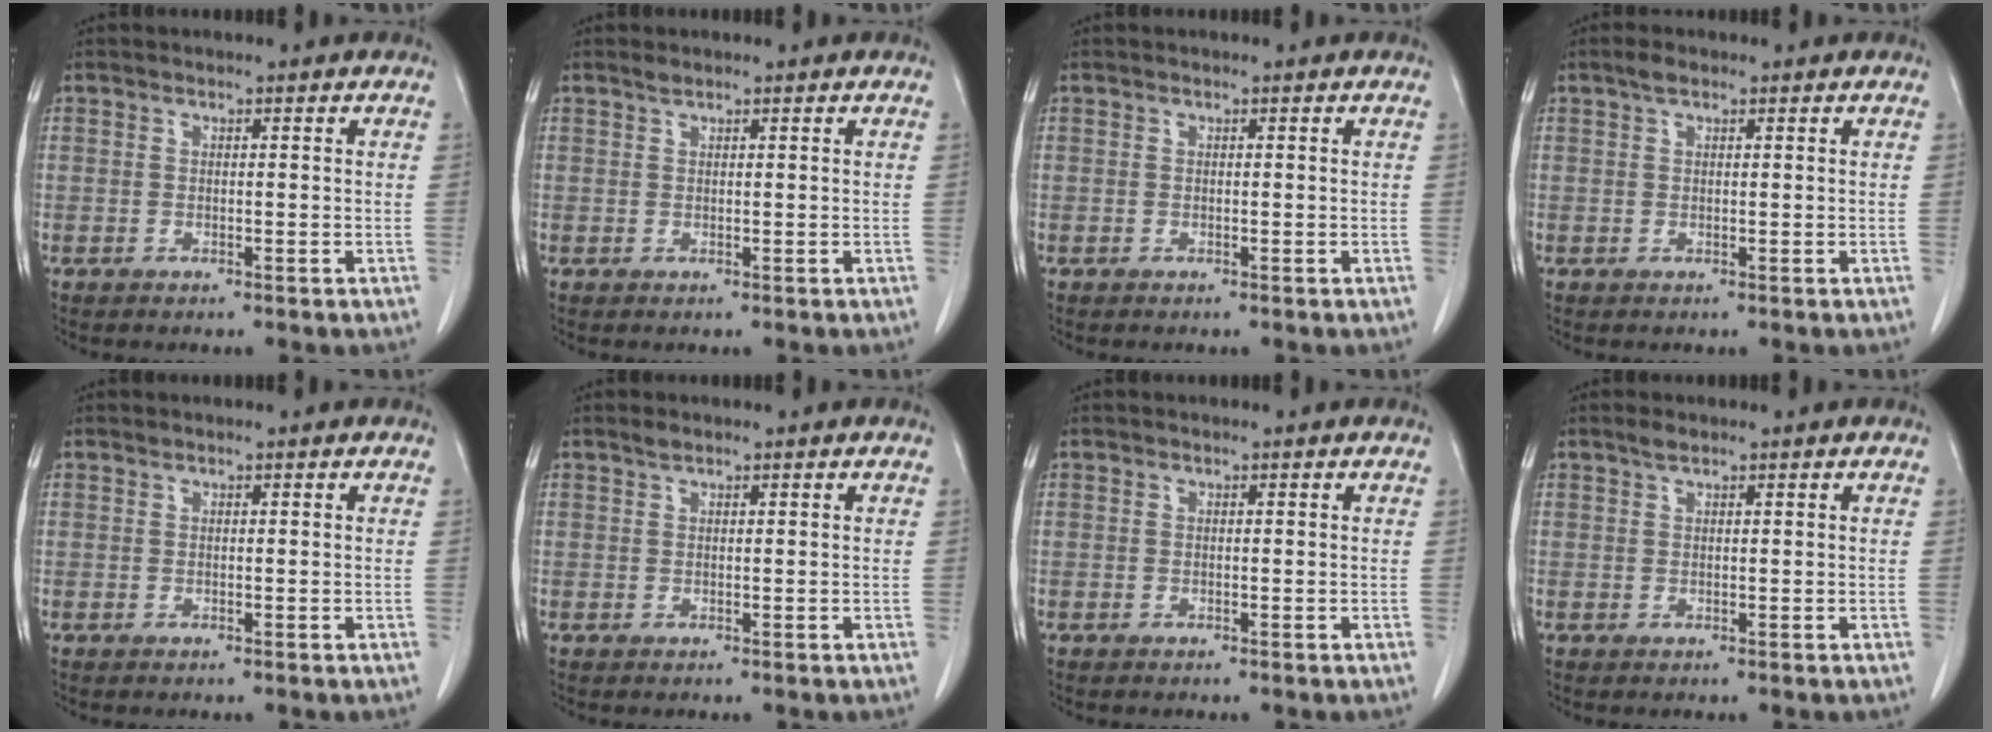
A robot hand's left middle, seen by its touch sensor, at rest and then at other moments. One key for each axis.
{"total": 0.6, "fx": 0.6, "fy": 0.1, "fz": 0.2, "tx": -0.010, "ty": 0.001, "tz": 0.014}
{"total": 0.0}
{"total": 1.5, "fx": 1.0, "fy": 0.6, "fz": 0.9, "tx": -0.021, "ty": 0.009, "tz": 0.019}
{"total": 0.0}
{"total": 0.8, "fx": 0.7, "fy": 0.2, "fz": 0.4, "tx": -0.014, "ty": 0.002, "tz": 0.015}
{"total": 0.0}
{"total": 1.1, "fx": 0.9, "fy": 0.2, "fz": 0.6, "tx": -0.017, "ty": 0.003, "tz": 0.020}